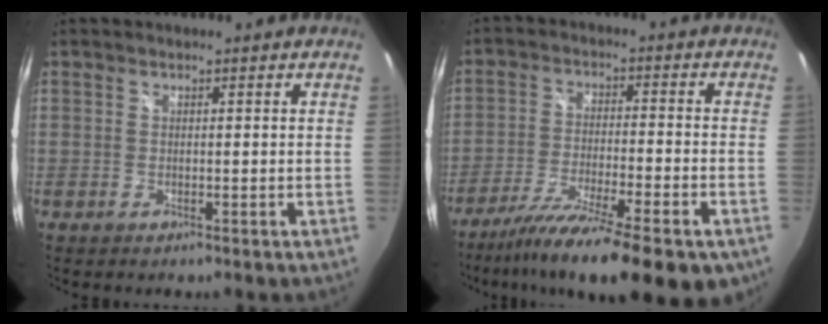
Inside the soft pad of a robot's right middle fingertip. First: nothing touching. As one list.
[{"total": 17.8, "force": [-12.9, 2.8, 11.9], "torque": [-0.210, -0.043, -0.205]}]